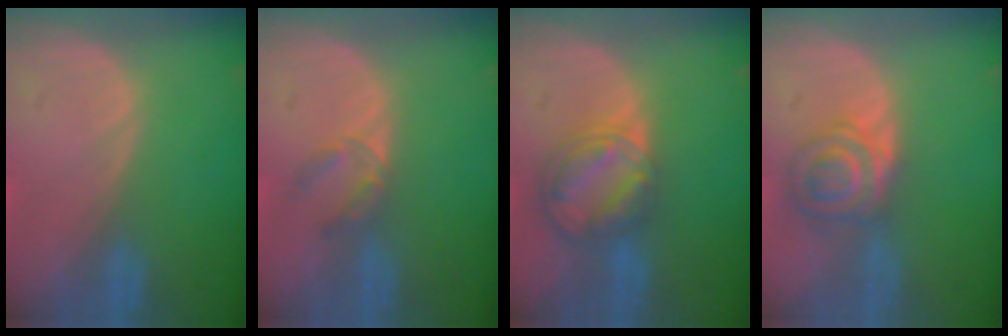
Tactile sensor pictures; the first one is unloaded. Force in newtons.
{"total": 2.9, "press": 2.7, "slide": 1.0}
{"total": 8.0, "press": 6.8, "slide": 4.2}
{"total": 6.3, "press": 5.6, "slide": 2.7}